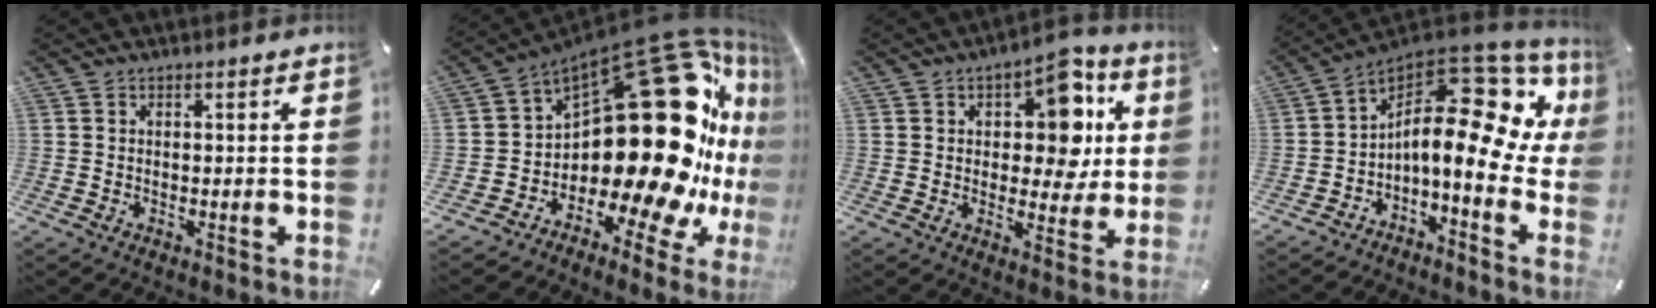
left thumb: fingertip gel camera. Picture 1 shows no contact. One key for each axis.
{"total": 39.9, "fx": 7.5, "fy": 18.4, "fz": 34.6, "tx": -0.439, "ty": -0.149, "tz": 0.187}
{"total": 13.5, "fx": 4.8, "fy": 8.3, "fz": 9.5, "tx": -0.108, "ty": -0.032, "tz": 0.076}
{"total": 19.4, "fx": 3.9, "fy": 9.4, "fz": 16.6, "tx": -0.265, "ty": -0.049, "tz": 0.066}